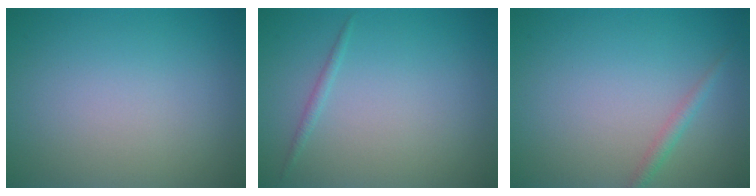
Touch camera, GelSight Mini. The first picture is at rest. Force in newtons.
{"total": 0.7, "press": 0.7, "slide": 0.0}
{"total": 1.2, "press": 1.2, "slide": 0.0}